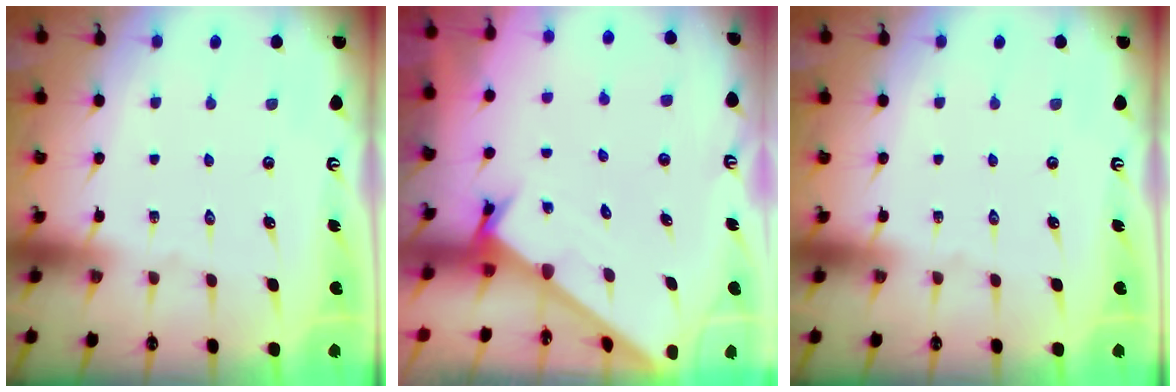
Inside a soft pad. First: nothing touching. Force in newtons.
{"total": 1.7, "press": 1.7, "slide": 0.1}
{"total": 0.0}